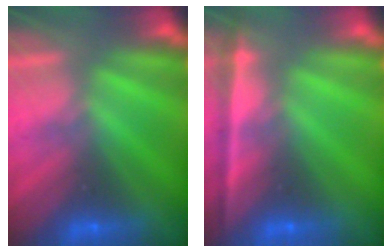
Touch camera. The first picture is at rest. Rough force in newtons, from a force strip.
{"total": 1.8}